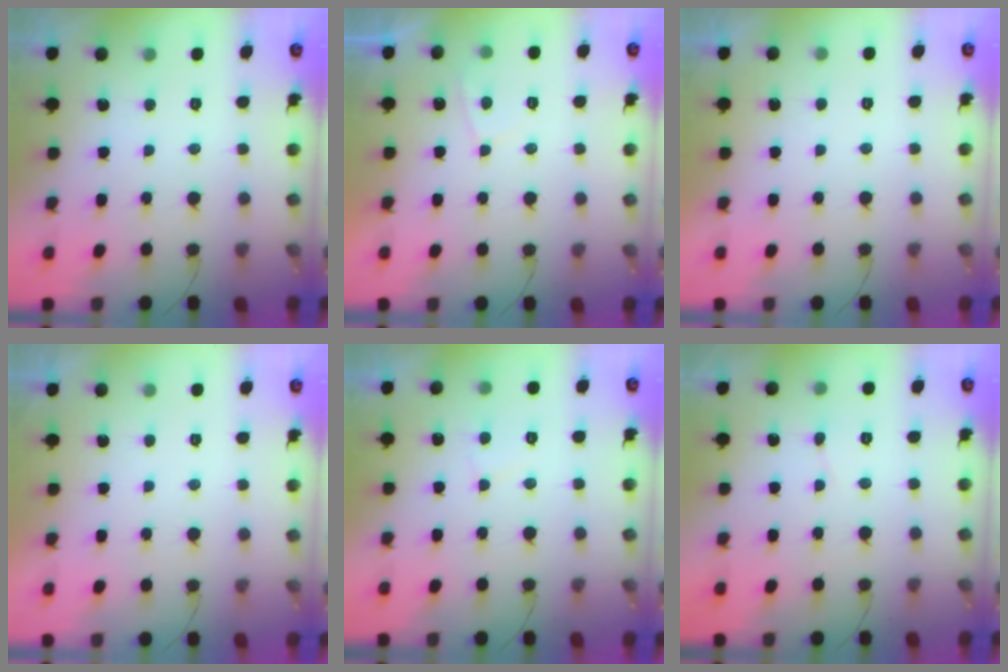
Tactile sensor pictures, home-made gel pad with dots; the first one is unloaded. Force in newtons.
{"total": 1.8, "press": 1.7, "slide": 0.6}
{"total": 1.5, "press": 1.5, "slide": 0.4}
{"total": 2.2, "press": 2.1, "slide": 0.3}
{"total": 3.4, "press": 3.4, "slide": 0.5}
{"total": 2.5, "press": 2.5, "slide": 0.1}